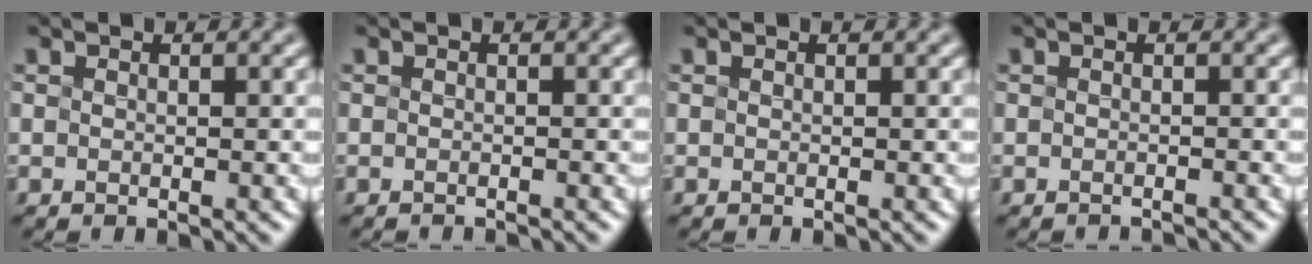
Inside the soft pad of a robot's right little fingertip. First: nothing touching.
{"total": 1.3, "force": [-1.2, 0.0, 0.3], "torque": [0.007, -0.012, -0.017]}
{"total": 0.0}
{"total": 1.7, "force": [-1.6, -0.2, 0.2], "torque": [0.006, -0.011, -0.021]}